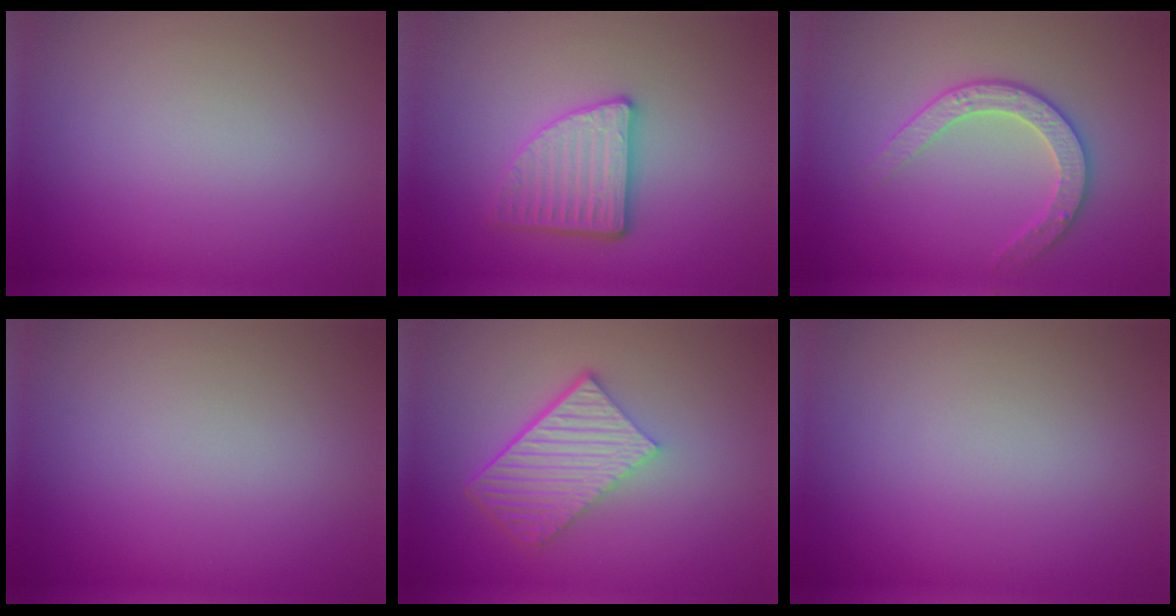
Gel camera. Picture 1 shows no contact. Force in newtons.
{"total": 3.6, "press": 3.1, "slide": 1.7}
{"total": 2.9, "press": 2.8, "slide": 0.8}
{"total": 0.0}
{"total": 5.8, "press": 4.0, "slide": 4.2}
{"total": 0.0}